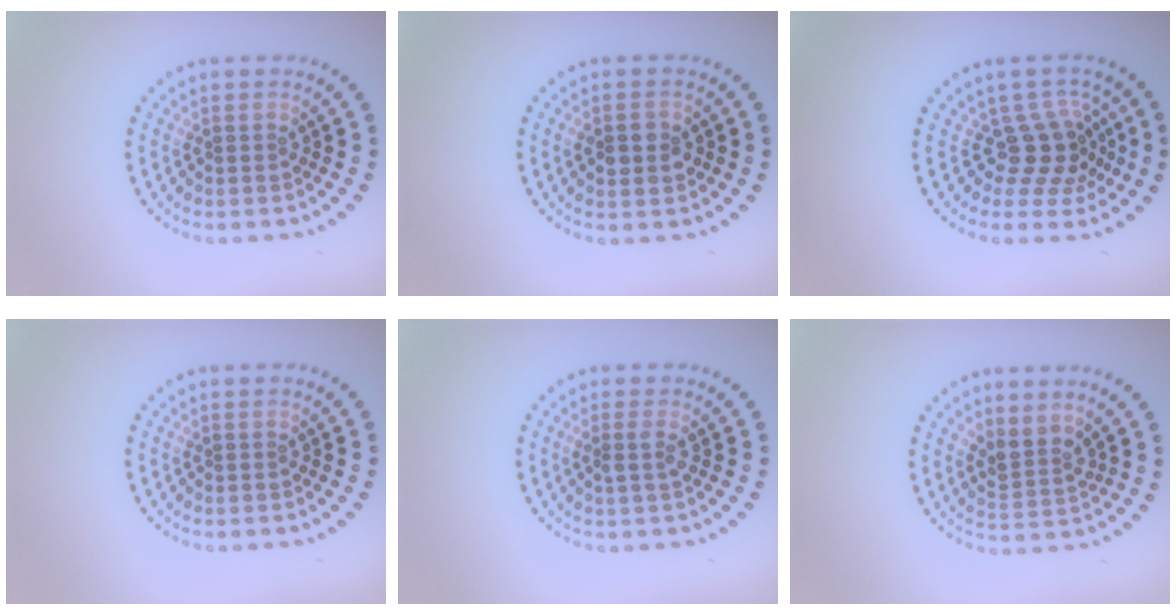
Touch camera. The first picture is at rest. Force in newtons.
{"total": 2.9, "press": 2.9, "slide": 0.1}
{"total": 3.6, "press": 2.7, "slide": 2.3}
{"total": 0.0}
{"total": 1.2, "press": 1.1, "slide": 0.6}
{"total": 2.6, "press": 1.9, "slide": 1.7}